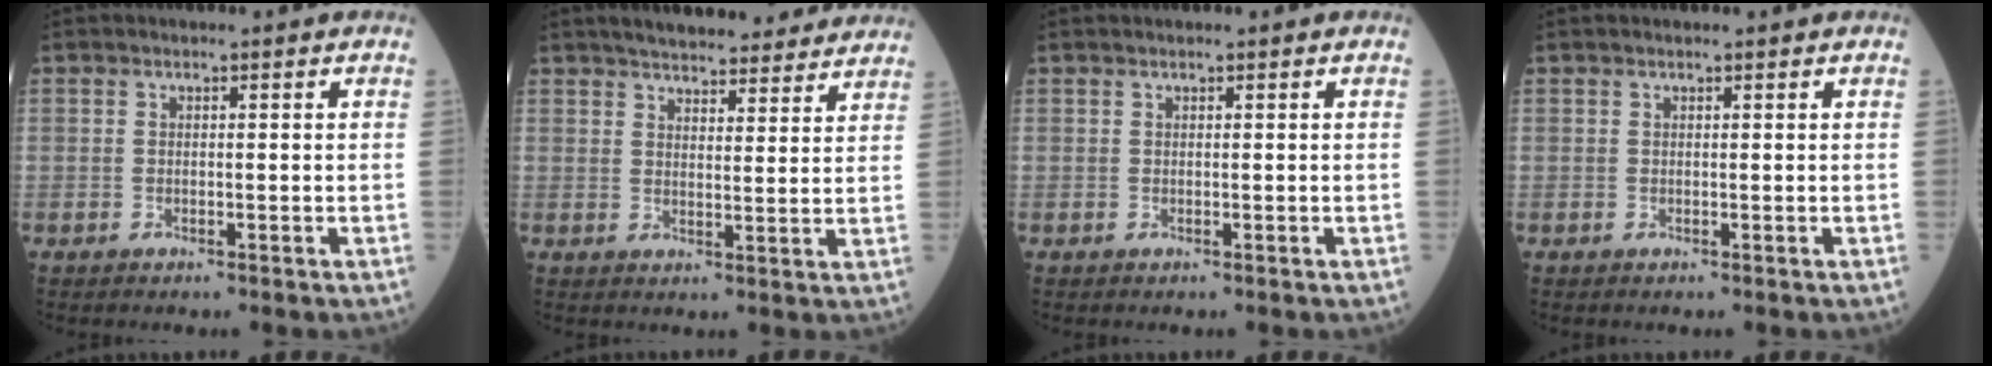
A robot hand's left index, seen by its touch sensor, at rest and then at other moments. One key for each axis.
{"total": 16.7, "fx": 15.1, "fy": 3.4, "fz": 6.3, "tx": -0.074, "ty": 0.024, "tz": 0.195}
{"total": 0.0}
{"total": 0.8, "fx": 0.8, "fy": 0.0, "fz": 0.3, "tx": -0.006, "ty": 0.012, "tz": 0.011}